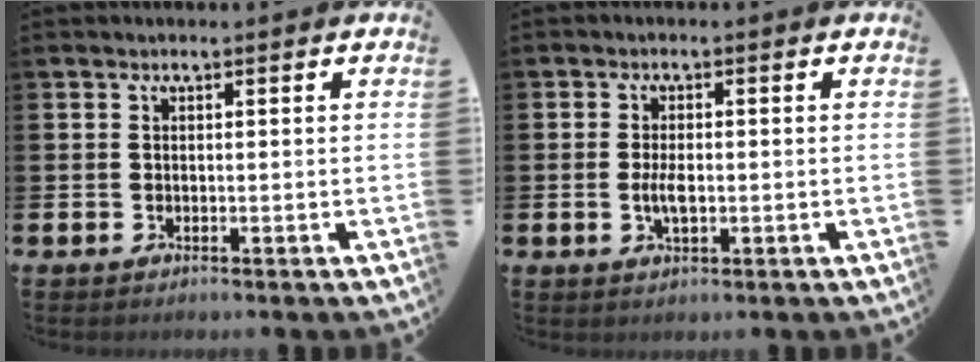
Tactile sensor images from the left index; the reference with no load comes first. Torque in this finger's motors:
{"motor_torque": [0.13, 0.09, 0.05, 0.12]}